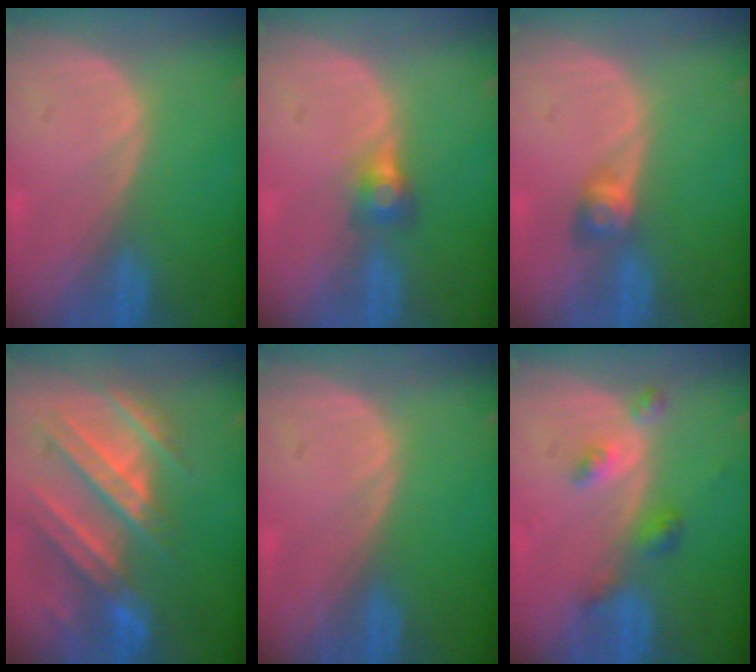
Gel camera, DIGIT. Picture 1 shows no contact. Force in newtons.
{"total": 2.8, "press": 2.6, "slide": 1.0}
{"total": 2.9, "press": 2.5, "slide": 1.4}
{"total": 10.2, "press": 9.5, "slide": 3.8}
{"total": 0.0}
{"total": 4.3, "press": 3.9, "slide": 1.8}